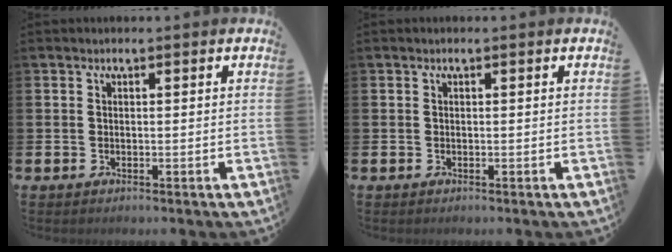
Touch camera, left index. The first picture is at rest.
{"total": 0.0}